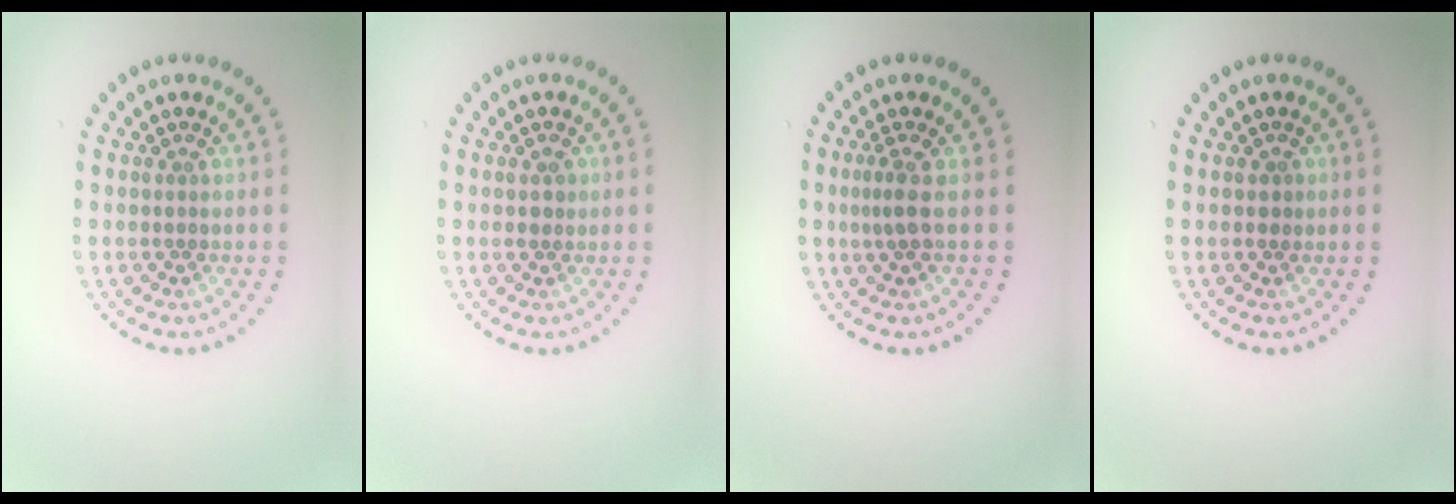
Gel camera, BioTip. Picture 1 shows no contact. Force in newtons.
{"total": 1.0, "press": 0.9, "slide": 0.3}
{"total": 1.6, "press": 1.1, "slide": 1.2}
{"total": 0.7, "press": 0.6, "slide": 0.3}